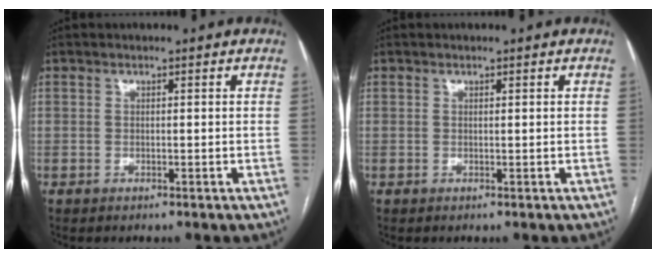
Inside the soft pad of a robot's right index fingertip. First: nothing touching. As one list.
[{"total": 0.0}]